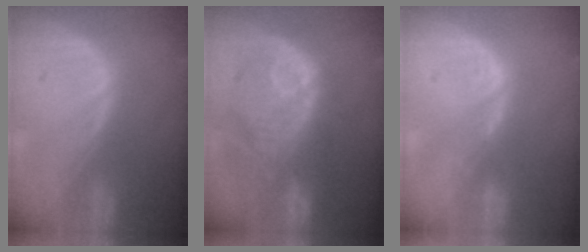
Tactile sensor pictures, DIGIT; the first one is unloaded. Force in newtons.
{"total": 11.6, "press": 10.7, "slide": 4.4}
{"total": 1.9, "press": 1.5, "slide": 1.1}